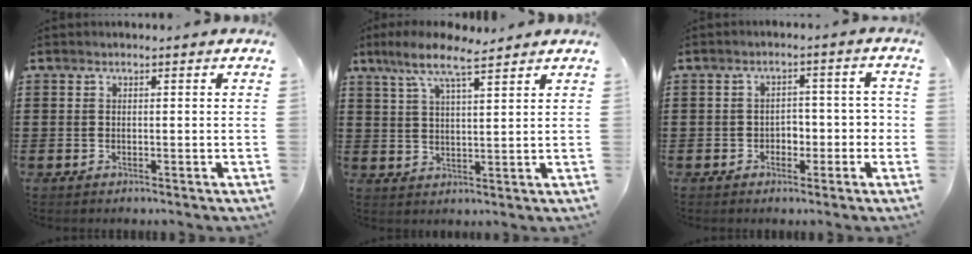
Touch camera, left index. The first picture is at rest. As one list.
[{"total": 7.7, "force": [5.9, 1.5, 4.7], "torque": [-0.109, -0.009, 0.106]}, {"total": 3.2, "force": [-1.3, 2.4, 1.7], "torque": [-0.032, 0.004, -0.033]}]